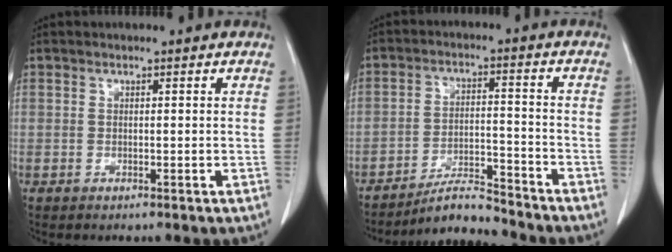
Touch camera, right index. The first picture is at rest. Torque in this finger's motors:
{"motor_torque": [-0.54, -0.48, -0.09, -0.02]}